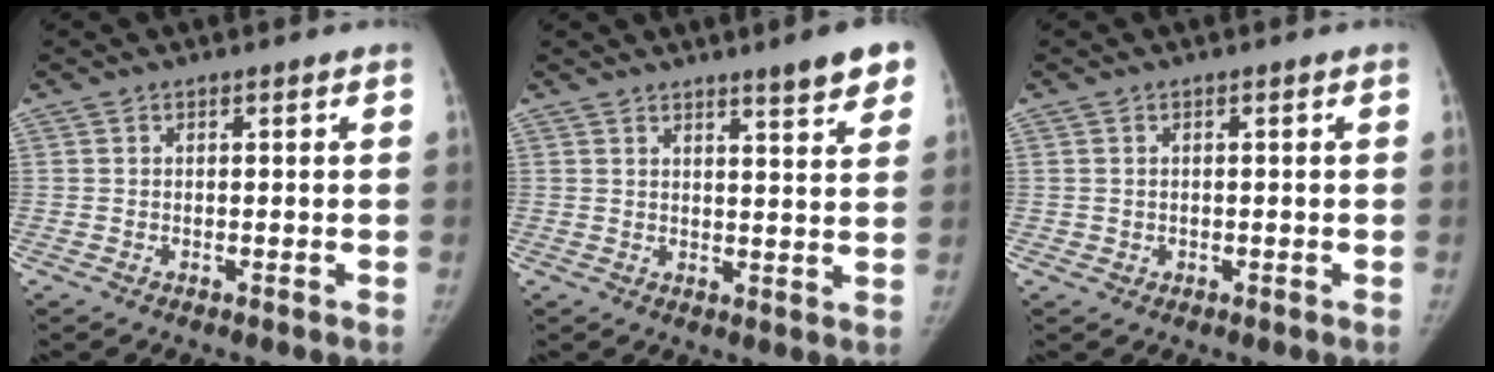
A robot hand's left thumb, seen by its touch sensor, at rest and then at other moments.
{"total": 7.3, "force": [4.9, 0.9, 5.3], "torque": [-0.059, -0.027, 0.063]}
{"total": 0.8, "force": [-0.1, 0.8, 0.0], "torque": [0.007, 0.004, -0.001]}